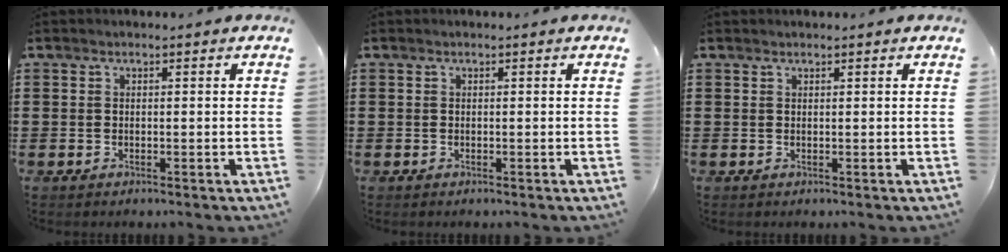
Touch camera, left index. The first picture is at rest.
{"total": 0.0}
{"total": 0.5, "force": [0.5, 0.0, 0.2], "torque": [-0.004, -0.001, 0.011]}